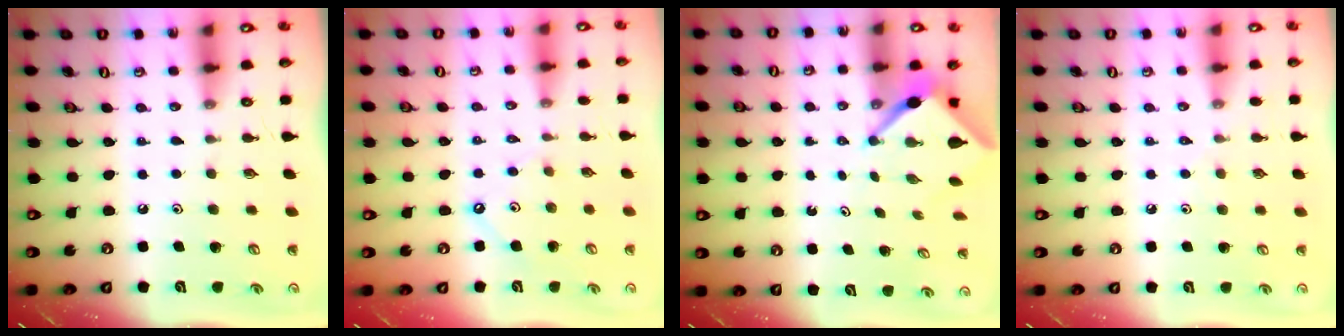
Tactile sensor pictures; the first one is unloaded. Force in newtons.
{"total": 2.8, "press": 2.8, "slide": 0.5}
{"total": 3.9, "press": 3.9, "slide": 0.2}
{"total": 3.6, "press": 3.5, "slide": 0.6}